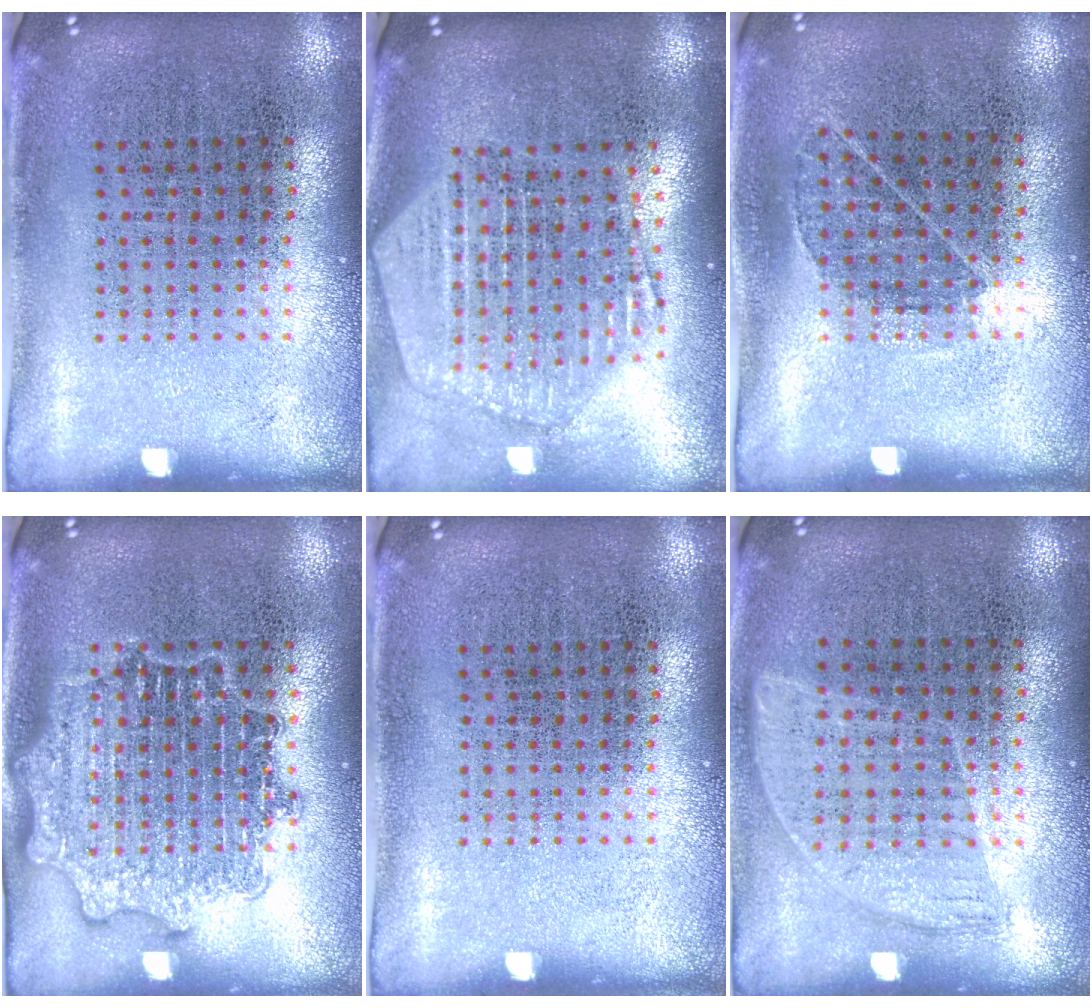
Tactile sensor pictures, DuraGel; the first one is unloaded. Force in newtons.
{"total": 2.5, "press": 2.1, "slide": 1.3}
{"total": 0.8, "press": 0.7, "slide": 0.5}
{"total": 2.0, "press": 2.0, "slide": 0.3}
{"total": 0.0}
{"total": 0.9, "press": 0.8, "slide": 0.5}